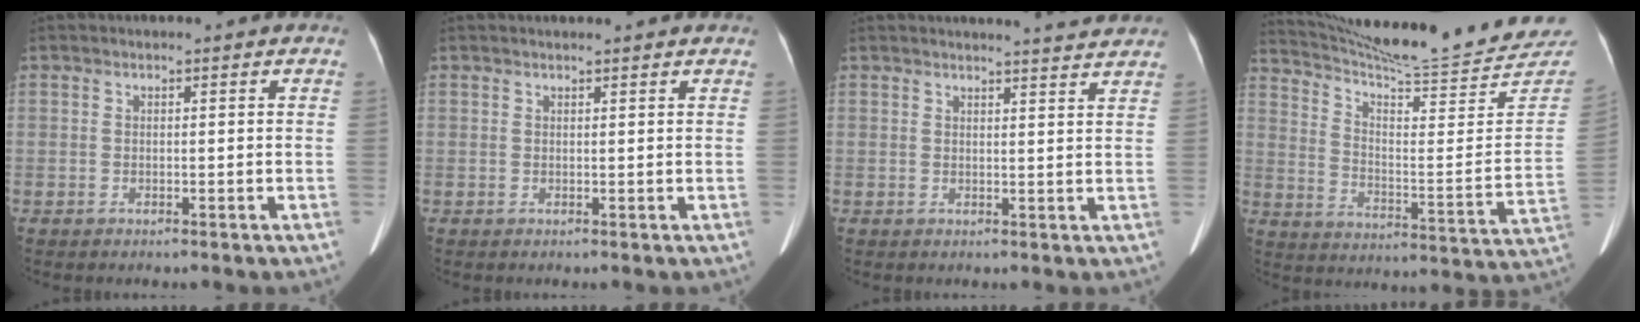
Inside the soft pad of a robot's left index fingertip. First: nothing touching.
{"total": 3.5, "force": [3.3, 0.3, 1.2], "torque": [-0.016, 0.023, 0.038]}
{"total": 6.1, "force": [5.9, -0.5, 1.4], "torque": [-0.022, 0.000, 0.058]}
{"total": 25.9, "force": [24.8, -0.2, 7.5], "torque": [-0.125, -0.118, 0.334]}